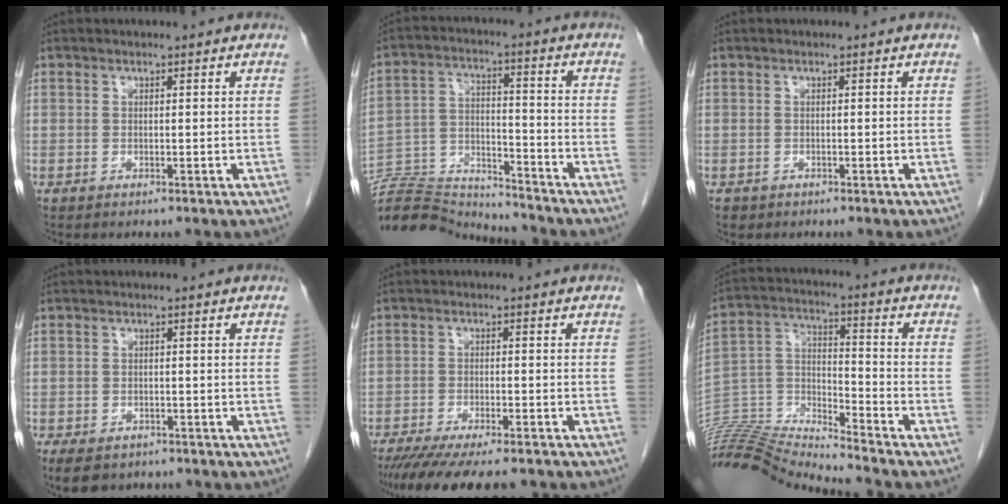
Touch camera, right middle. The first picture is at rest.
{"total": 14.0, "force": [-14.0, 0.1, 1.0], "torque": [-0.017, 0.018, -0.239]}
{"total": 0.8, "force": [-0.6, 0.6, 0.1], "torque": [-0.011, 0.001, -0.007]}
{"total": 7.3, "force": [-5.1, 4.2, 3.0], "torque": [-0.051, -0.006, -0.071]}
{"total": 13.2, "force": [-10.8, 2.7, 7.1], "torque": [-0.119, -0.024, -0.161]}
{"total": 15.9, "force": [-15.6, -1.3, 2.5], "torque": [-0.043, 0.034, -0.281]}